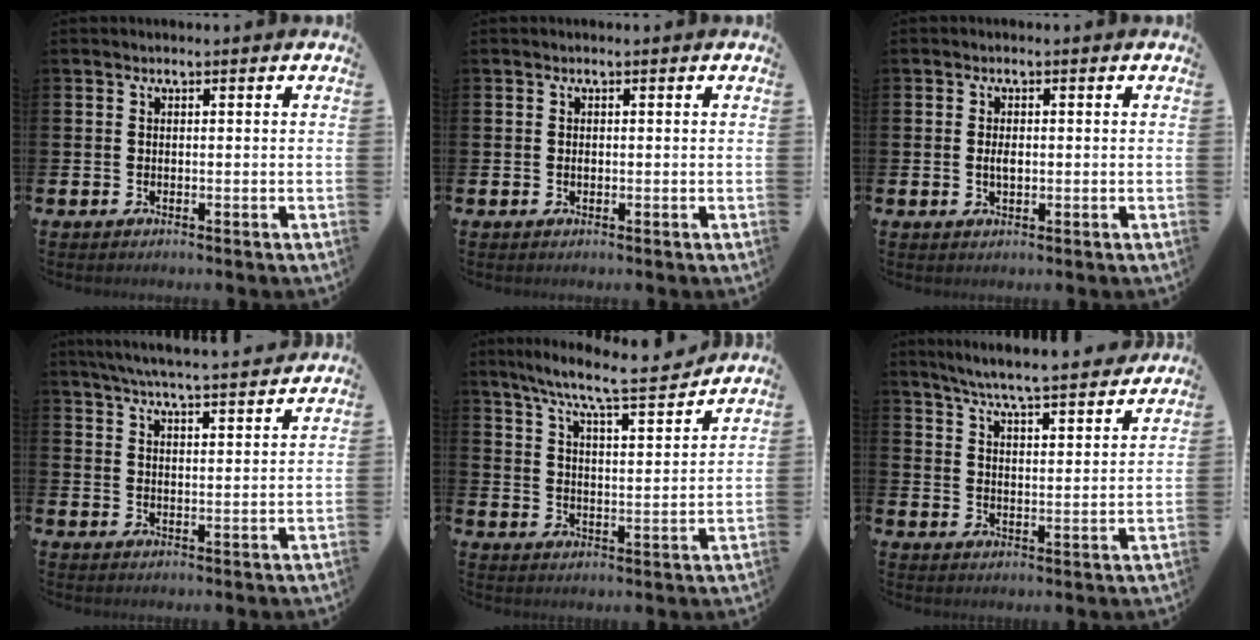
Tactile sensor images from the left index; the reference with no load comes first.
{"total": 0.5, "force": [-0.1, 0.3, 0.4], "torque": [-0.009, 0.002, -0.002]}
{"total": 1.7, "force": [0.0, 0.9, 1.5], "torque": [-0.021, 0.002, -0.003]}
{"total": 6.1, "force": [5.9, -0.3, 1.4], "torque": [-0.041, -0.038, 0.104]}
{"total": 8.3, "force": [7.6, 0.2, 3.5], "torque": [-0.091, -0.051, 0.128]}
{"total": 6.9, "force": [6.5, -0.1, 2.0], "torque": [-0.067, -0.045, 0.114]}